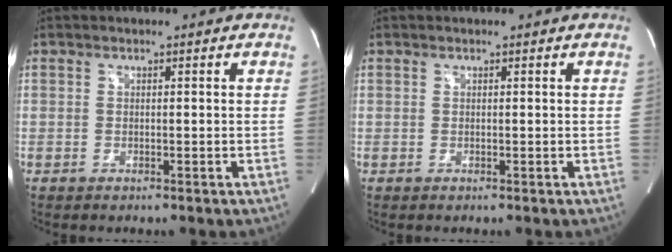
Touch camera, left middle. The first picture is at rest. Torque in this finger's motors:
{"motor_torque": [0.71, -0.78, -0.12, -0.21]}